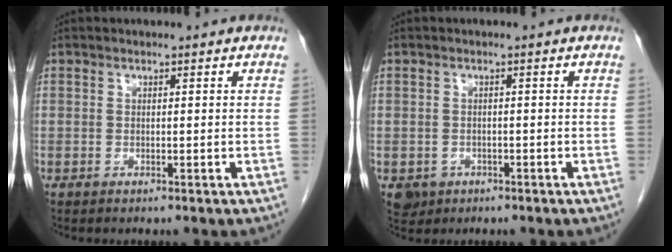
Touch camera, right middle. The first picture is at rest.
{"total": 2.9, "force": [-1.4, 2.5, 0.6], "torque": [-0.008, 0.003, -0.016]}